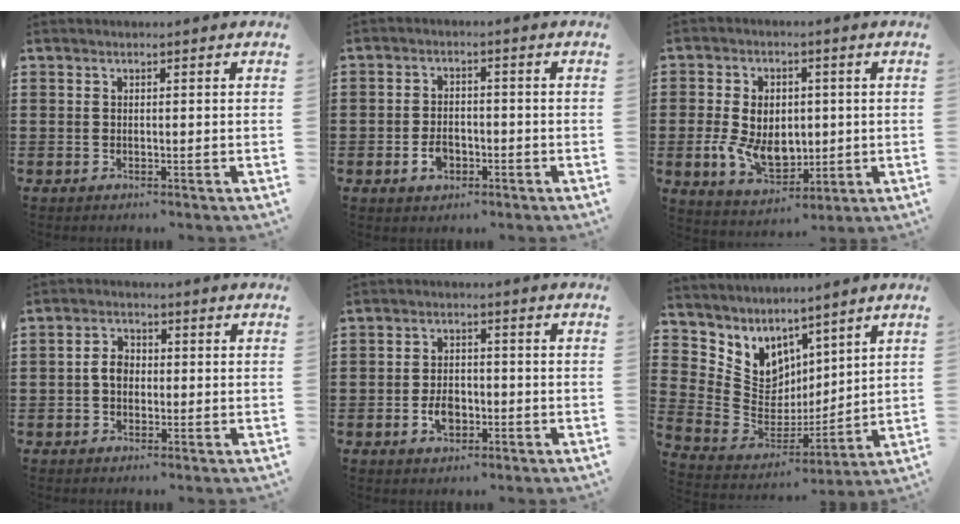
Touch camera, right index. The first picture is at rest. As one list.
[{"total": 3.3, "force": [-1.4, 2.3, 2.0], "torque": [-0.040, 0.004, -0.026]}, {"total": 8.4, "force": [-0.5, 5.9, 5.9], "torque": [-0.124, 0.008, -0.010]}, {"total": 3.3, "force": [-0.3, 2.3, 2.3], "torque": [-0.048, 0.007, -0.008]}, {"total": 3.9, "force": [-1.4, 2.6, 2.5], "torque": [-0.056, 0.000, -0.026]}, {"total": 6.8, "force": [4.1, 5.4, 0.9], "torque": [-0.068, -0.047, 0.079]}]